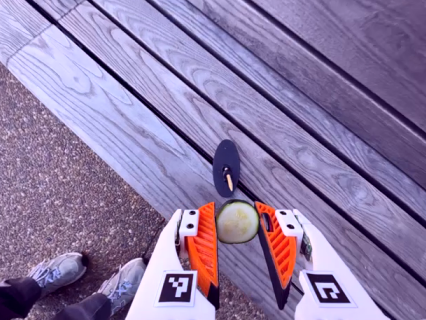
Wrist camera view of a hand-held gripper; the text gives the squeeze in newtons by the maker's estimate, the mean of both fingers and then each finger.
{"total": 7.4, "left": 7.5, "right": 7.3}